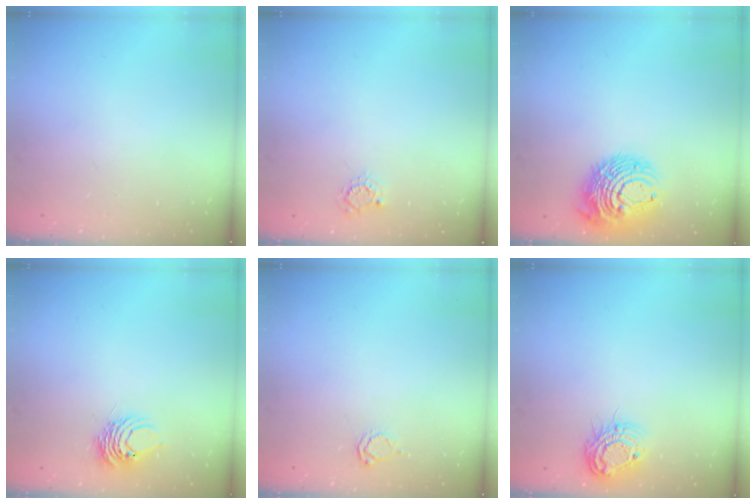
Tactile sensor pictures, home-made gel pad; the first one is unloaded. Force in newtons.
{"total": 2.5, "press": 2.5, "slide": 0.4}
{"total": 11.7, "press": 11.6, "slide": 1.2}
{"total": 6.8, "press": 6.7, "slide": 0.8}
{"total": 2.5, "press": 2.4, "slide": 0.3}
{"total": 11.5, "press": 11.5, "slide": 0.7}